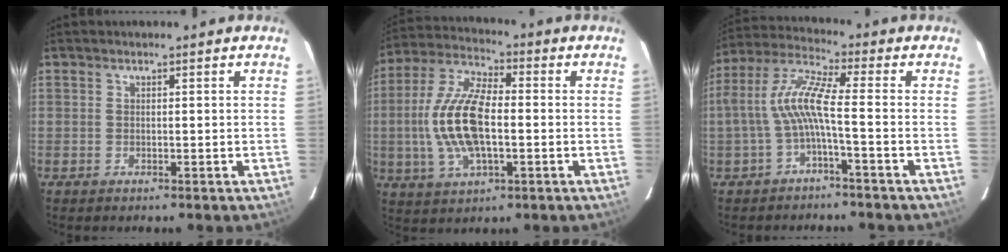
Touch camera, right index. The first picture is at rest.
{"total": 14.6, "force": [-1.3, 6.3, 13.1], "torque": [-0.276, 0.007, -0.026]}
{"total": 9.4, "force": [-2.2, 0.6, 9.1], "torque": [-0.196, 0.012, -0.043]}